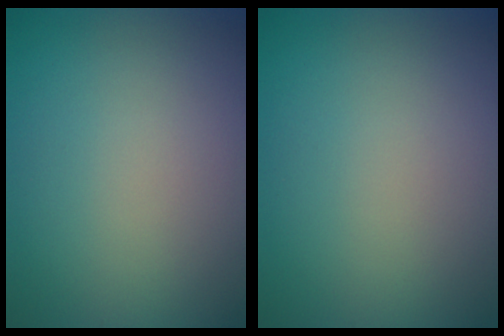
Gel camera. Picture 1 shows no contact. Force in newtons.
{"total": 0.0}